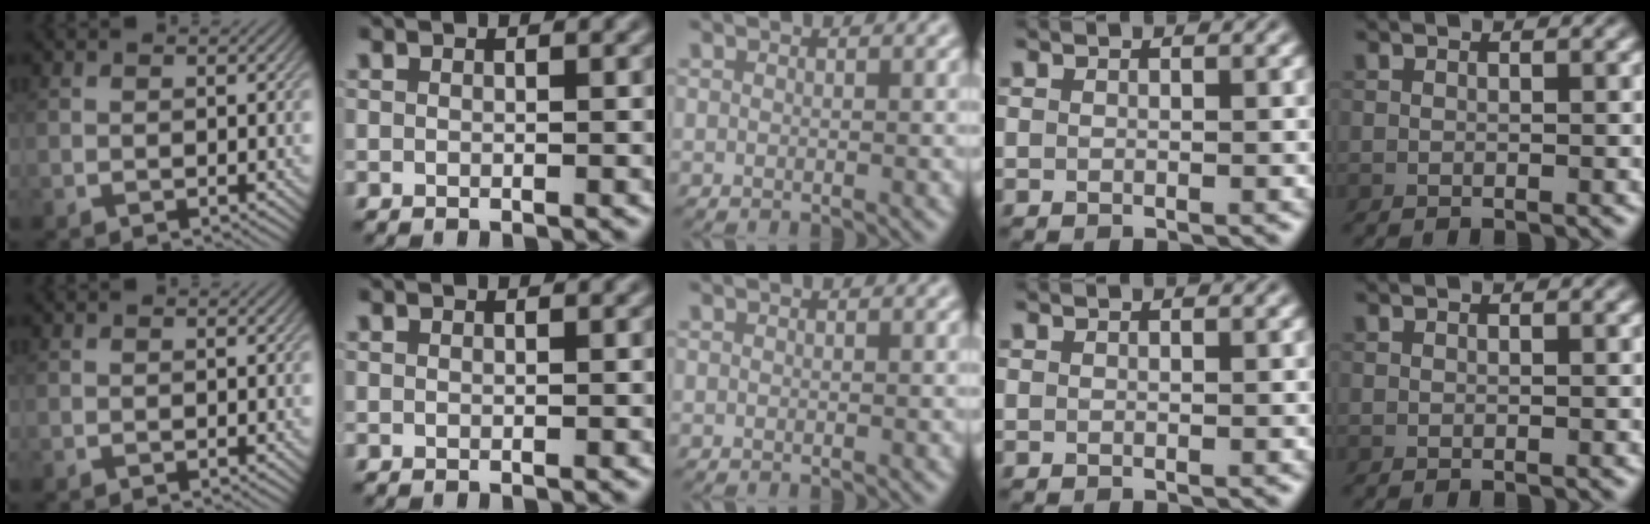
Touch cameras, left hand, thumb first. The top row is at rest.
{}